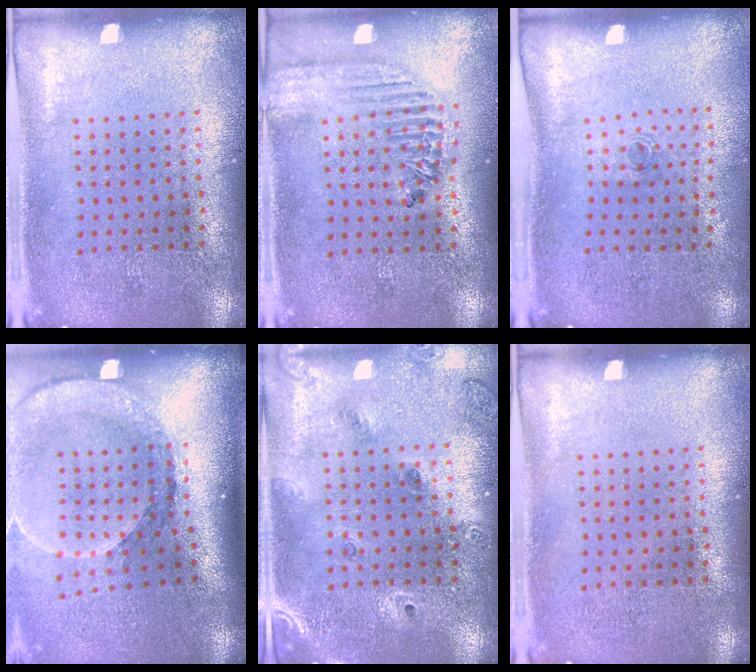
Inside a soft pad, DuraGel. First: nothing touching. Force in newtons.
{"total": 1.8, "press": 1.7, "slide": 0.6}
{"total": 0.6, "press": 0.2, "slide": 0.5}
{"total": 2.7, "press": 2.0, "slide": 1.8}
{"total": 1.6, "press": 1.4, "slide": 0.9}
{"total": 0.0}